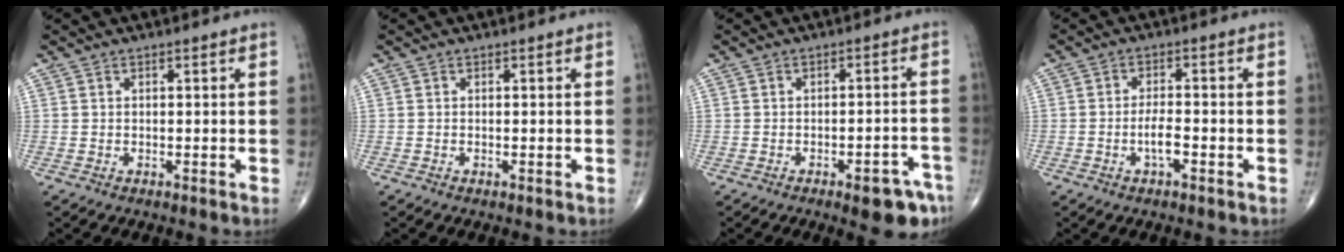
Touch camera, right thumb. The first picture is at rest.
{"total": 0.0}
{"total": 7.6, "force": [-4.5, 2.6, 5.5], "torque": [-0.053, 0.026, -0.051]}
{"total": 3.6, "force": [-1.5, 1.3, 3.0], "torque": [-0.054, 0.010, -0.028]}